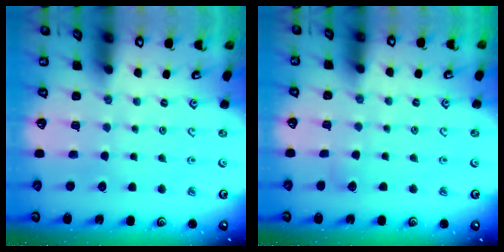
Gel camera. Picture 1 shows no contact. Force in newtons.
{"total": 1.8, "press": 1.8, "slide": 0.2}